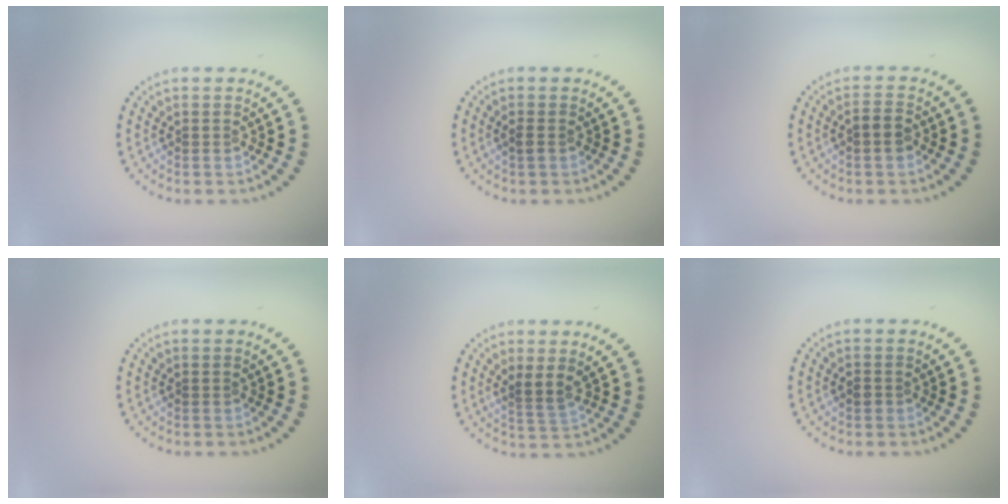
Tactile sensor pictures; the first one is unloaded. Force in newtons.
{"total": 0.8, "press": 0.8, "slide": 0.2}
{"total": 1.8, "press": 1.7, "slide": 0.4}
{"total": 0.0}
{"total": 1.8, "press": 1.3, "slide": 1.2}
{"total": 0.9, "press": 0.8, "slide": 0.3}